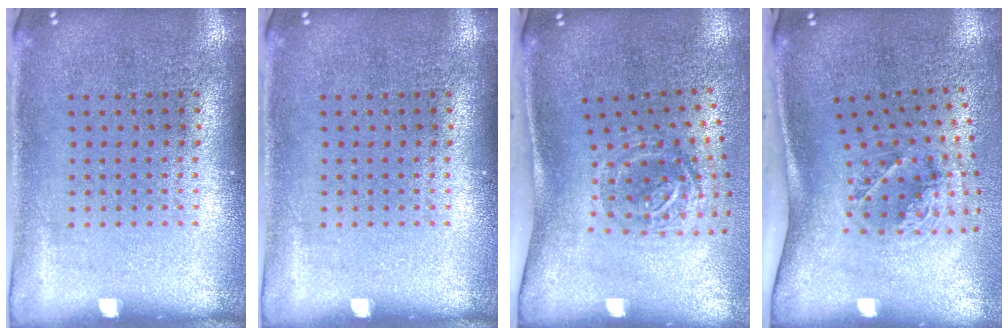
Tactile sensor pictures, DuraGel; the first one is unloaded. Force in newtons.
{"total": 0.0}
{"total": 1.9, "press": 1.2, "slide": 1.6}
{"total": 1.9, "press": 1.2, "slide": 1.4}